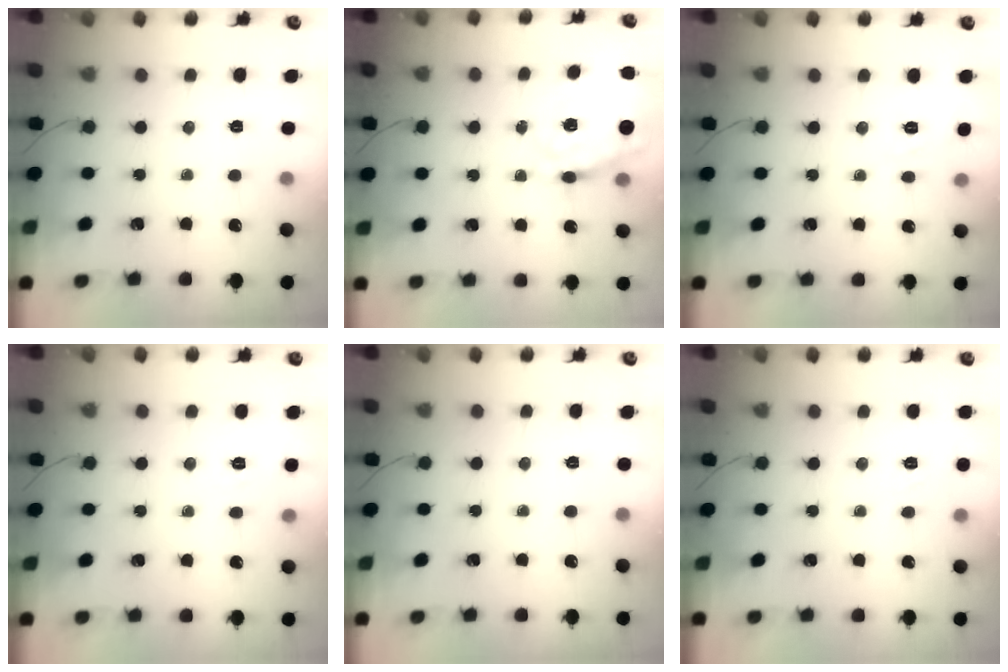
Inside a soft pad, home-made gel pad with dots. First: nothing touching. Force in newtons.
{"total": 22.8, "press": 22.3, "slide": 4.8}
{"total": 2.2, "press": 0.8, "slide": 2.0}
{"total": 1.8, "press": 0.4, "slide": 1.8}
{"total": 0.0}
{"total": 2.0, "press": 0.9, "slide": 1.8}